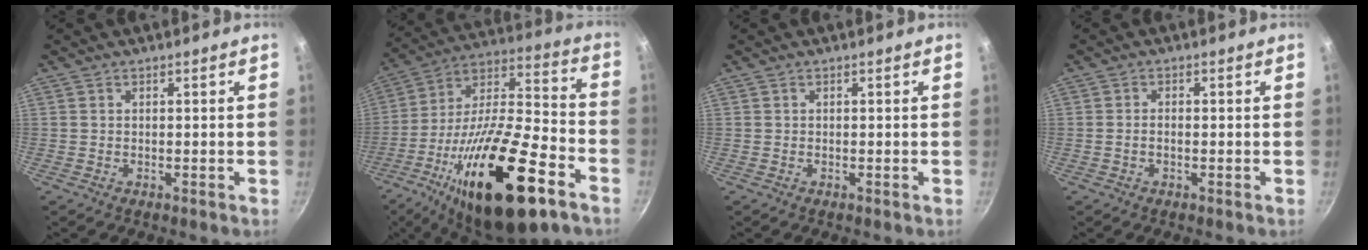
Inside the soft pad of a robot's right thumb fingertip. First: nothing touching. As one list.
[{"total": 30.7, "force": [-14.6, 10.7, 24.7], "torque": [-0.399, 0.054, -0.249]}, {"total": 0.0}, {"total": 1.4, "force": [-0.3, 0.8, 1.0], "torque": [-0.023, 0.008, -0.008]}]